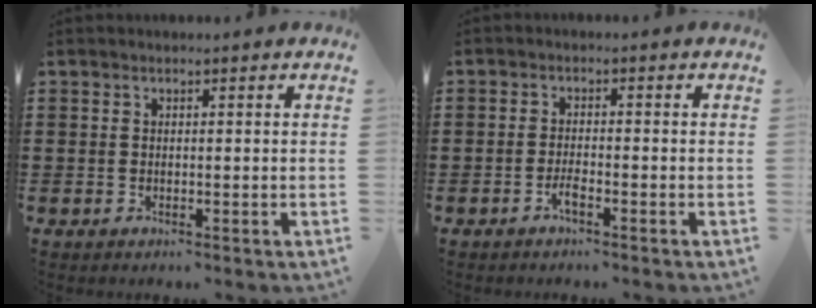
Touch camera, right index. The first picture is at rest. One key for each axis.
{"total": 2.0, "fx": -1.3, "fy": 0.4, "fz": 1.5, "tx": -0.035, "ty": -0.004, "tz": -0.026}